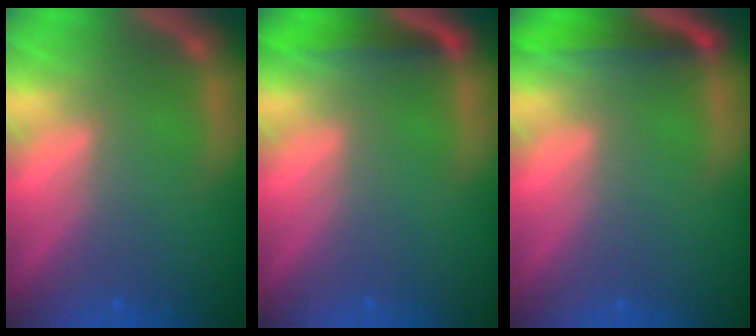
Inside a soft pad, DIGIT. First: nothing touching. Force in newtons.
{"total": 2.5}
{"total": 3.0}